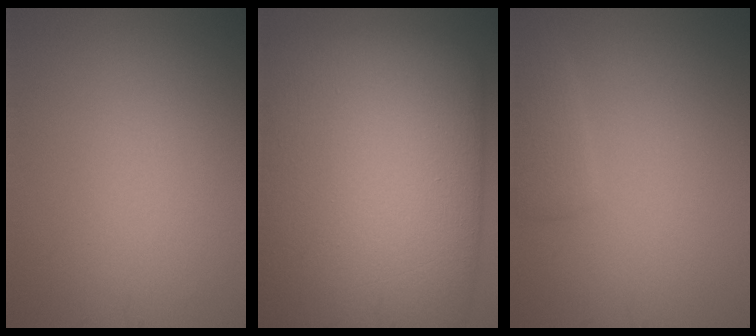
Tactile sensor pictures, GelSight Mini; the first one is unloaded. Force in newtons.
{"total": 22.9, "press": 22.9, "slide": 0.5}
{"total": 2.0, "press": 1.9, "slide": 0.2}